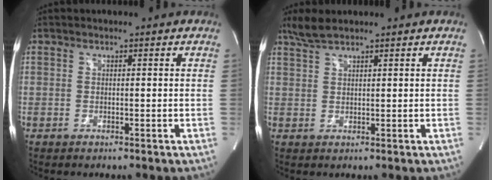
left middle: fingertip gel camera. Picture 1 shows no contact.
{"total": 3.0, "force": [2.6, 0.3, 1.5], "torque": [-0.039, 0.012, 0.058]}